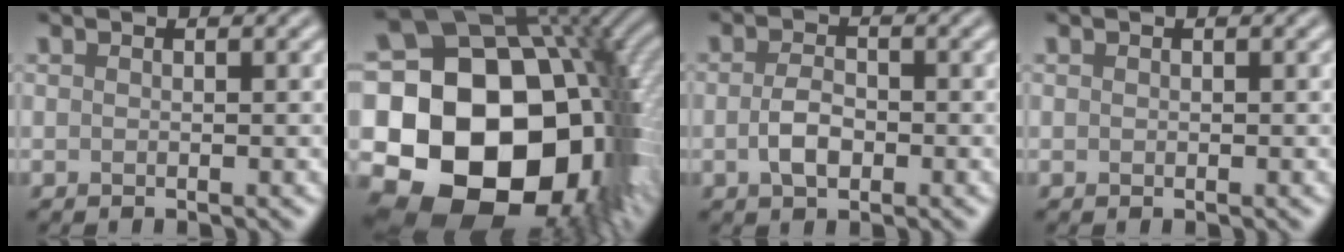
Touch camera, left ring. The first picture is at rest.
{"total": 22.8, "force": [-3.5, 16.6, 15.3], "torque": [-0.237, -0.006, -0.078]}
{"total": 2.6, "force": [-0.6, 1.5, 2.1], "torque": [-0.043, -0.001, -0.014]}
{"total": 0.0}